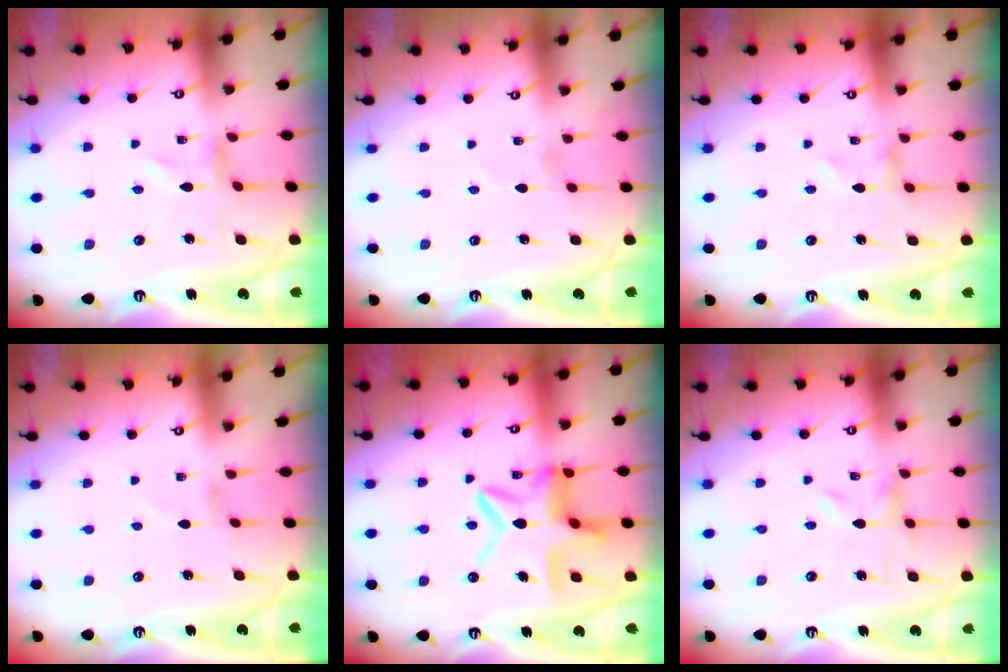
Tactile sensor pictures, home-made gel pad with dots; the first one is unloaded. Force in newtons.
{"total": 0.0}
{"total": 0.0}
{"total": 0.8, "press": 0.8, "slide": 0.1}
{"total": 13.9, "press": 13.9, "slide": 1.0}
{"total": 0.0}